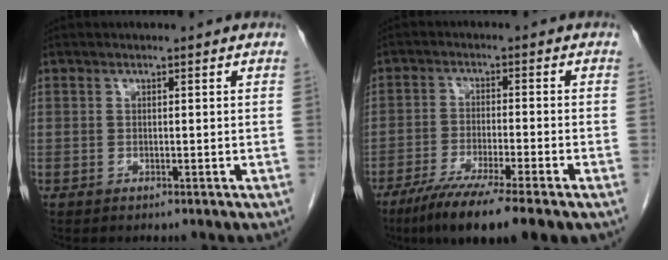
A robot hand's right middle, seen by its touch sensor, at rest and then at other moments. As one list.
[{"total": 10.6, "force": [-7.4, 0.4, 7.7], "torque": [-0.125, -0.026, -0.117]}]